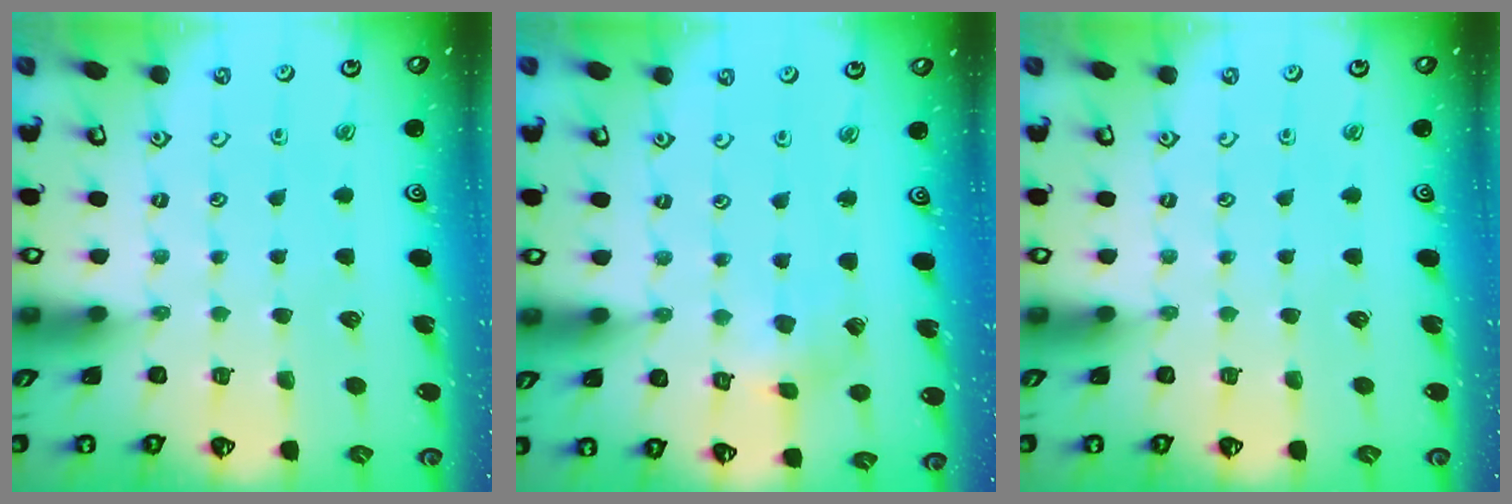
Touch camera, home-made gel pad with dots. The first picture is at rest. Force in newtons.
{"total": 2.3, "press": 2.2, "slide": 0.4}
{"total": 0.0}